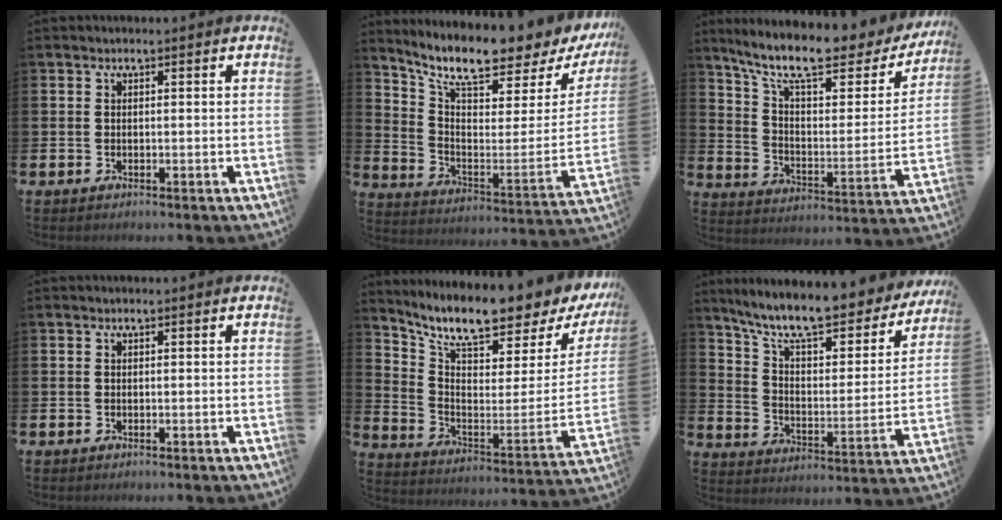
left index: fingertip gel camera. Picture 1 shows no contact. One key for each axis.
{"total": 8.7, "fx": 7.5, "fy": 1.4, "fz": 4.1, "tx": -0.105, "ty": -0.070, "tz": 0.123}
{"total": 11.7, "fx": 9.4, "fy": 3.1, "fz": 6.1, "tx": -0.145, "ty": -0.058, "tz": 0.159}
{"total": 0.0}
{"total": 8.6, "fx": 7.5, "fy": 1.2, "fz": 4.0, "tx": -0.105, "ty": -0.071, "tz": 0.121}
{"total": 10.5, "fx": 9.1, "fy": 2.5, "fz": 4.6, "tx": -0.117, "ty": -0.065, "tz": 0.153}